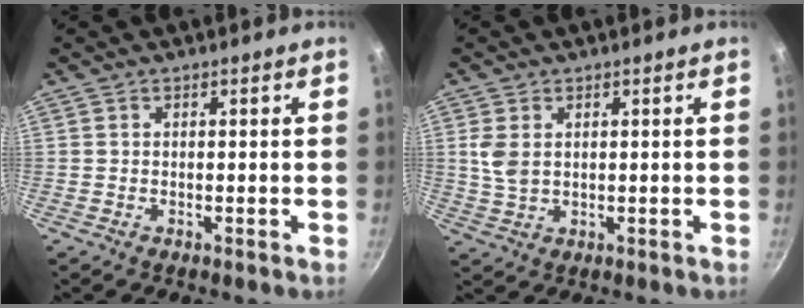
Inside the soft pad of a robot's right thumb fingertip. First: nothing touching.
{"total": 4.5, "force": [1.1, 2.9, 3.2], "torque": [-0.066, -0.004, 0.026]}